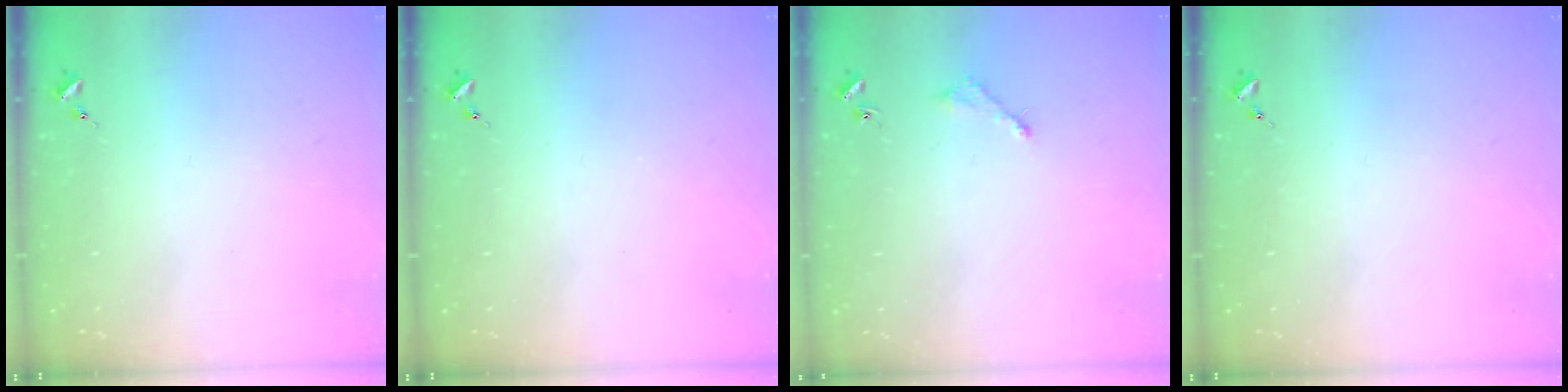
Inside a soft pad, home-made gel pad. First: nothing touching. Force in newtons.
{"total": 0.0}
{"total": 3.0, "press": 3.0, "slide": 0.4}
{"total": 0.0}